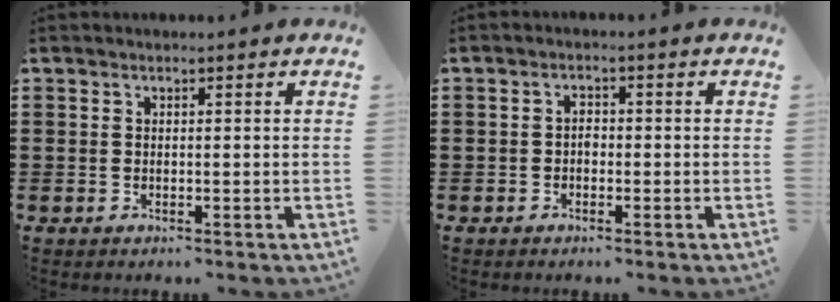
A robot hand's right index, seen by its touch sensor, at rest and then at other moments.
{"total": 1.5, "force": [-0.5, 1.0, 1.0], "torque": [-0.022, 0.002, -0.010]}